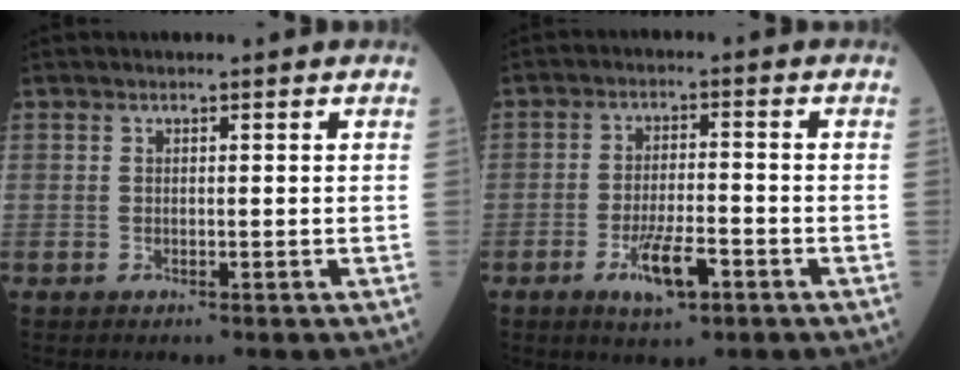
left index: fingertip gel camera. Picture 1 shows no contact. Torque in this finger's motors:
{"motor_torque": [1.19, 0.73, 0.35, 0.09]}